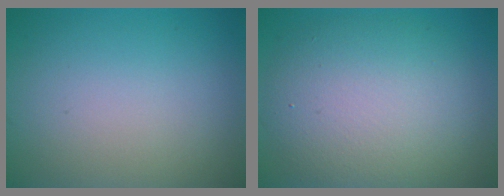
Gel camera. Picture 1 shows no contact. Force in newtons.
{"total": 8.8, "press": 8.8, "slide": 0.7}